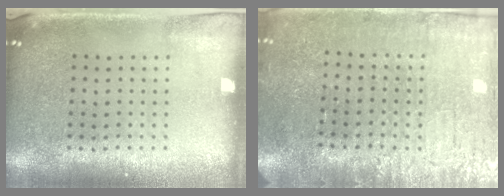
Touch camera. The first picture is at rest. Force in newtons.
{"total": 3.7, "press": 3.4, "slide": 1.3}